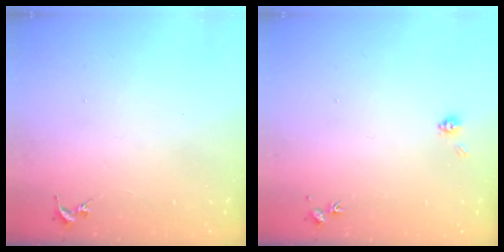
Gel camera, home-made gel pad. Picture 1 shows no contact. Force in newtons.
{"total": 4.6, "press": 4.4, "slide": 1.2}